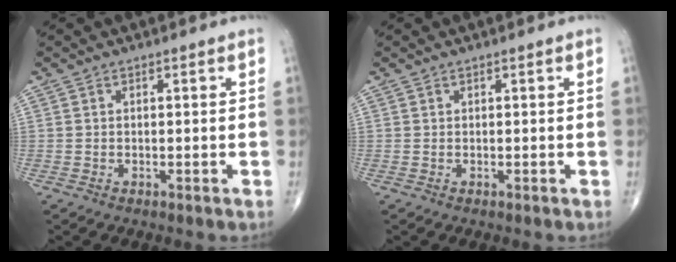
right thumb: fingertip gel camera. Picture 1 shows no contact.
{"total": 0.0}